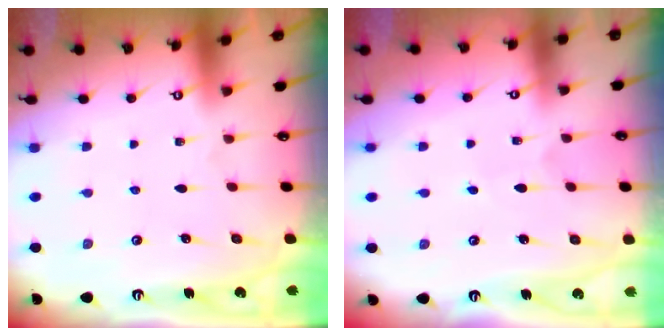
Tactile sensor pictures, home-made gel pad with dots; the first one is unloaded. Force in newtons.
{"total": 3.3, "press": 3.3, "slide": 0.4}